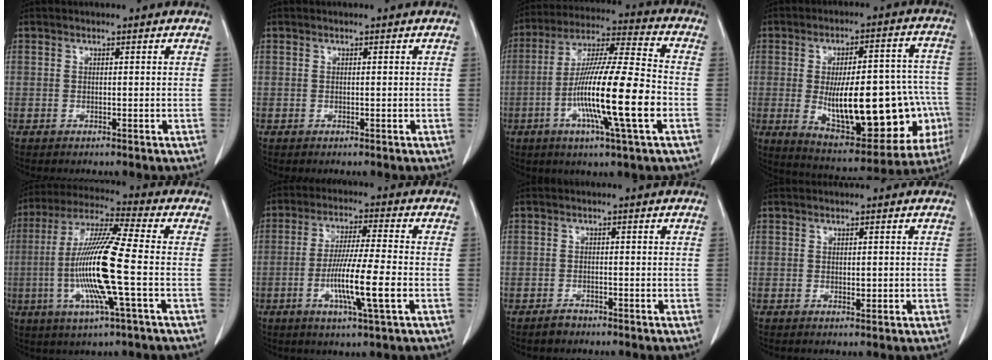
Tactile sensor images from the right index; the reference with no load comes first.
{"total": 0.0}
{"total": 17.3, "force": [-4.5, 0.4, 16.7], "torque": [-0.307, -0.009, -0.086]}
{"total": 25.0, "force": [-4.6, 9.1, 22.8], "torque": [-0.278, 0.024, -0.035]}
{"total": 15.4, "force": [-2.6, 0.2, 15.1], "torque": [-0.307, -0.007, -0.059]}
{"total": 10.4, "force": [-2.8, -0.1, 10.0], "torque": [-0.188, -0.013, -0.055]}
{"total": 1.6, "force": [-1.3, 1.0, 0.2], "torque": [-0.004, 0.003, -0.022]}
{"total": 1.2, "force": [0.0, 0.6, 1.0], "torque": [-0.015, -0.003, 0.004]}